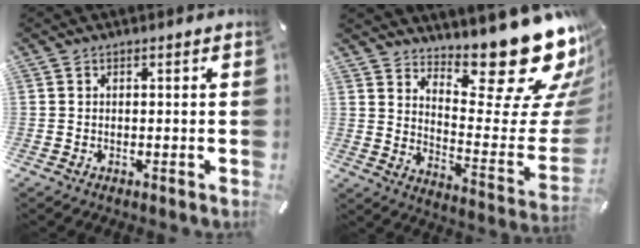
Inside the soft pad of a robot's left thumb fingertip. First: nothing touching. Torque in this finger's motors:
{"motor_torque": [3.32, 1.68, 1.44, -1.34, 0.17]}